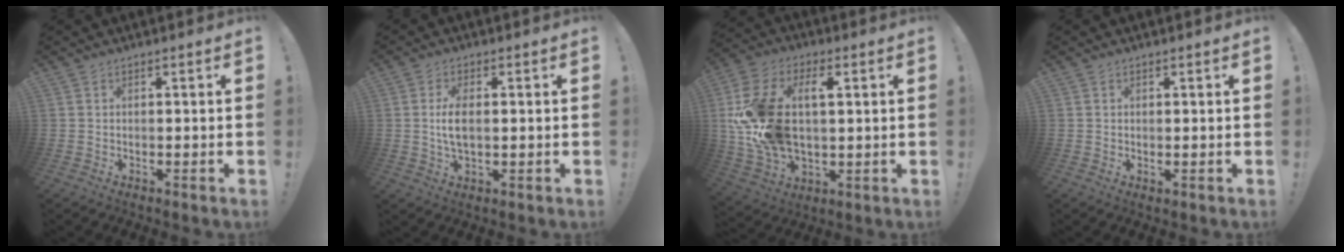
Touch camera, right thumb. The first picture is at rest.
{"total": 5.8, "force": [0.2, 2.5, 5.3], "torque": [-0.108, -0.006, -0.004]}
{"total": 21.0, "force": [3.2, 13.5, 15.7], "torque": [-0.311, -0.001, 0.062]}
{"total": 0.5, "force": [0.4, 0.1, 0.3], "torque": [0.003, -0.003, 0.006]}